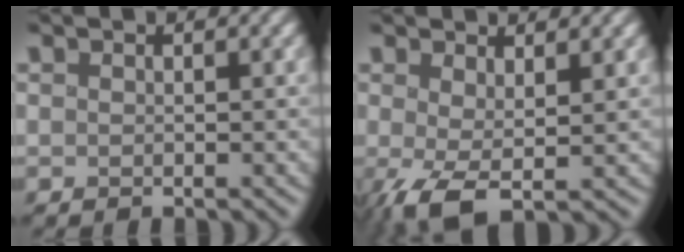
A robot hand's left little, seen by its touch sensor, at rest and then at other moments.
{"total": 4.1, "force": [-0.6, 1.7, 3.7], "torque": [-0.076, -0.003, -0.015]}